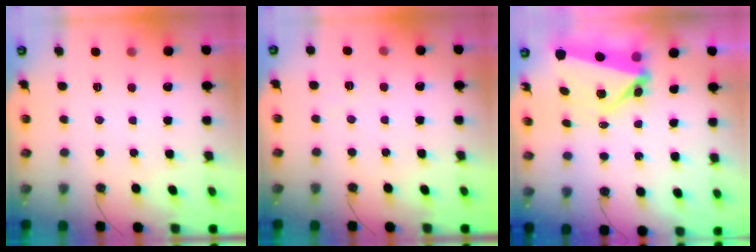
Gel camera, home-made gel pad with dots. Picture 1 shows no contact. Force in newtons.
{"total": 3.6, "press": 2.3, "slide": 2.7}
{"total": 6.0, "press": 5.7, "slide": 1.8}